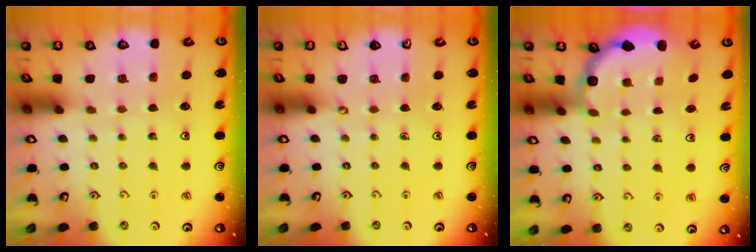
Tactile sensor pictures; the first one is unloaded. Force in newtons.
{"total": 0.0}
{"total": 2.9, "press": 2.4, "slide": 1.8}